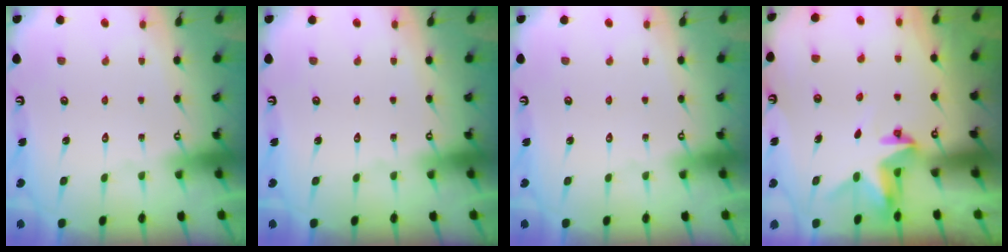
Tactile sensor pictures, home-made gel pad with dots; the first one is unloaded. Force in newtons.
{"total": 0.0}
{"total": 0.0}
{"total": 3.5, "press": 3.5, "slide": 0.3}